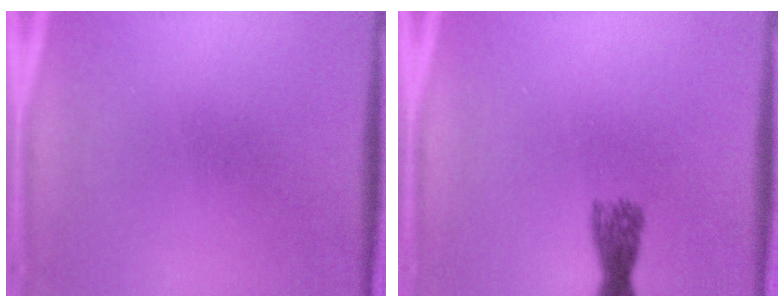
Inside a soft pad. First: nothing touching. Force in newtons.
{"total": 2.7}